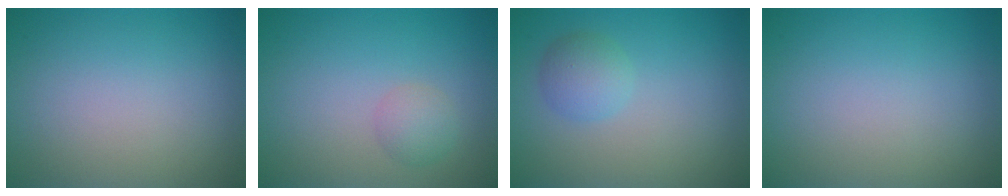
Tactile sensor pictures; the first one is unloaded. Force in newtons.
{"total": 1.7, "press": 1.7, "slide": 0.1}
{"total": 2.3, "press": 2.3, "slide": 0.1}
{"total": 0.0}